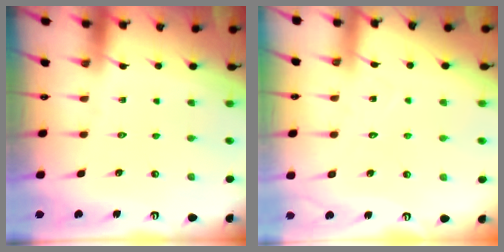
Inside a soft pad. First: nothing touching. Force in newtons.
{"total": 7.2, "press": 7.2, "slide": 0.6}